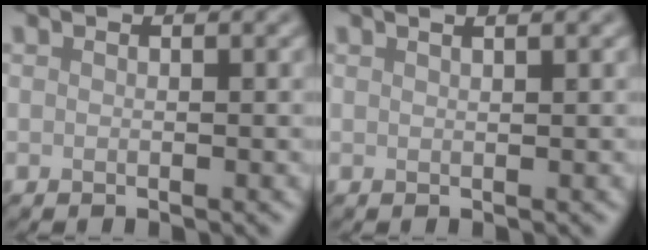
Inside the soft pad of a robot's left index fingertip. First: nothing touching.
{"total": 2.6, "force": [1.5, 1.2, 1.7], "torque": [0.000, 0.005, -0.012]}